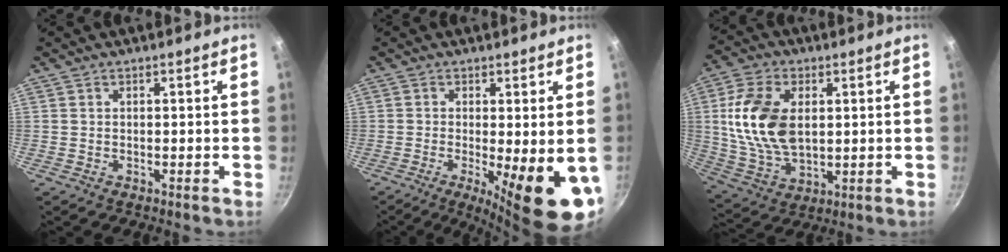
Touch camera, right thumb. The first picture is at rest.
{"total": 12.4, "force": [-2.6, 3.0, 11.8], "torque": [-0.150, -0.014, -0.028]}
{"total": 15.9, "force": [2.4, 9.7, 12.3], "torque": [-0.222, -0.007, 0.052]}